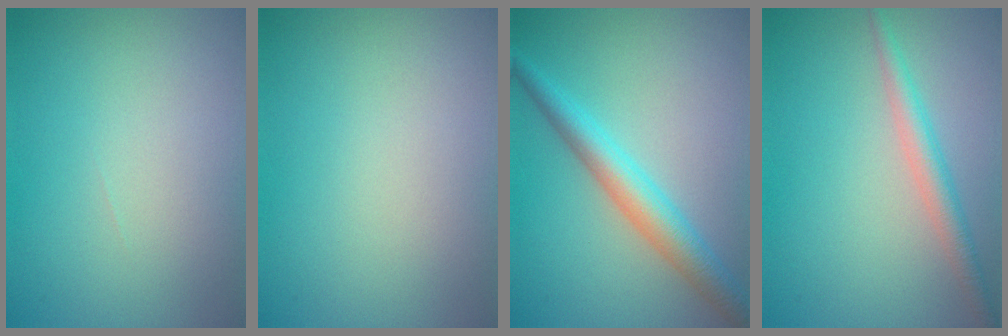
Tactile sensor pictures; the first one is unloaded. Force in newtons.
{"total": 0.0}
{"total": 4.3, "press": 4.3, "slide": 0.1}
{"total": 2.5, "press": 2.5, "slide": 0.0}